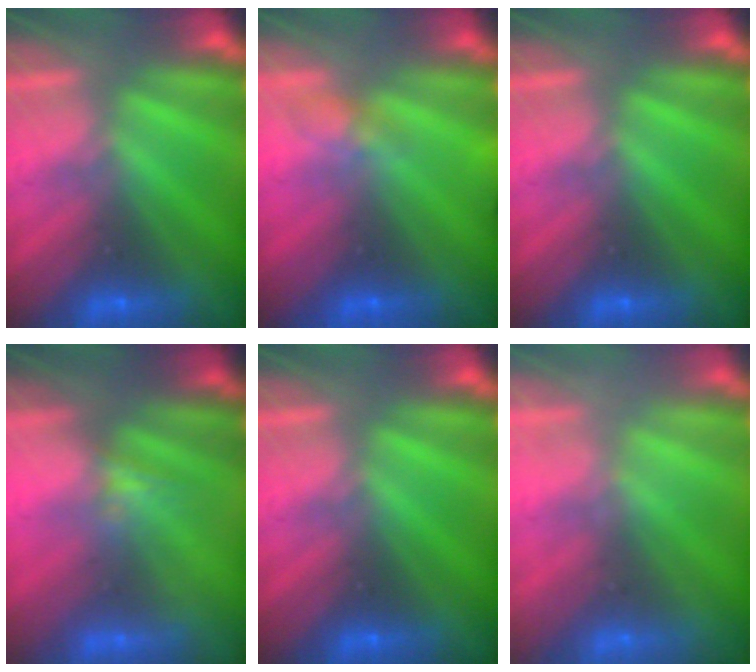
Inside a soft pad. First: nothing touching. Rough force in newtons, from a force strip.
{"total": 3.5}
{"total": 0.0}
{"total": 1.8}
{"total": 0.0}
{"total": 2.2}